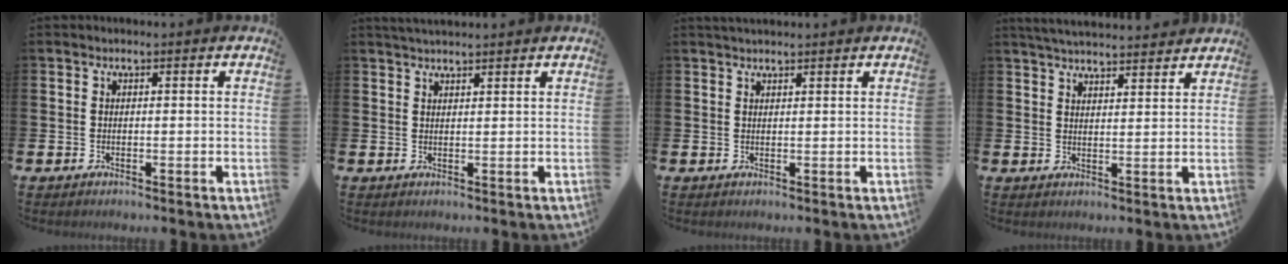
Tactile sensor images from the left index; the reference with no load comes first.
{"total": 2.2, "force": [2.2, 0.3, 0.5], "torque": [-0.009, -0.005, 0.039]}
{"total": 1.4, "force": [1.3, 0.1, 0.3], "torque": [-0.002, 0.000, 0.024]}
{"total": 4.3, "force": [4.2, 0.3, 0.5], "torque": [-0.015, -0.022, 0.076]}